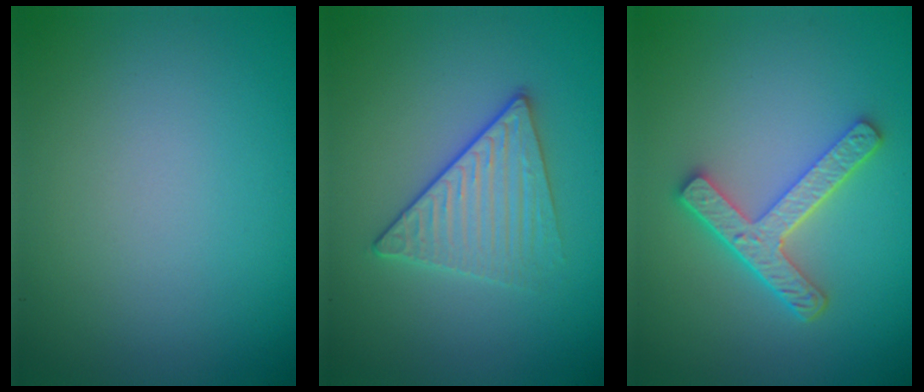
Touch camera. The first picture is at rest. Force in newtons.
{"total": 3.2, "press": 3.0, "slide": 1.2}
{"total": 4.3, "press": 3.3, "slide": 2.8}